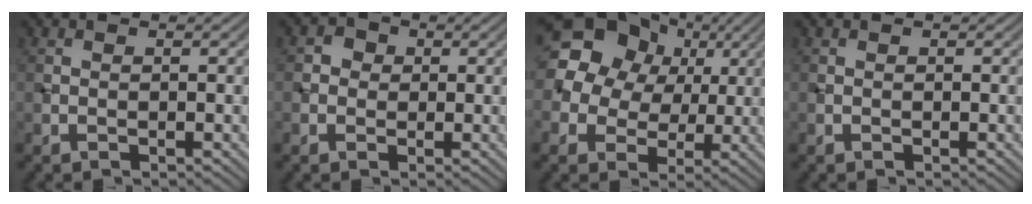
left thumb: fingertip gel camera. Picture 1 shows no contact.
{"total": 2.0, "force": [0.2, 1.9, 0.7], "torque": [-0.011, 0.001, -0.002]}
{"total": 17.7, "force": [6.5, 14.5, 7.7], "torque": [-0.187, 0.031, 0.114]}
{"total": 0.0}